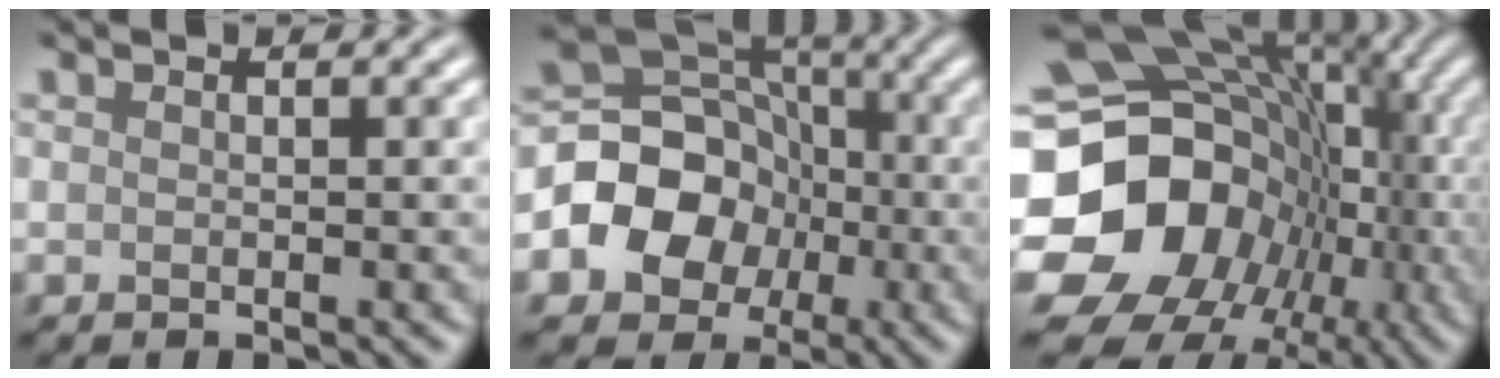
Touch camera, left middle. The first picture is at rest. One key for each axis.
{"total": 9.2, "fx": -2.0, "fy": 7.9, "fz": 4.4, "tx": -0.074, "ty": 0.002, "tz": -0.064}
{"total": 19.1, "fx": -2.5, "fy": 16.2, "fz": 9.9, "tx": -0.162, "ty": -0.014, "tz": -0.044}